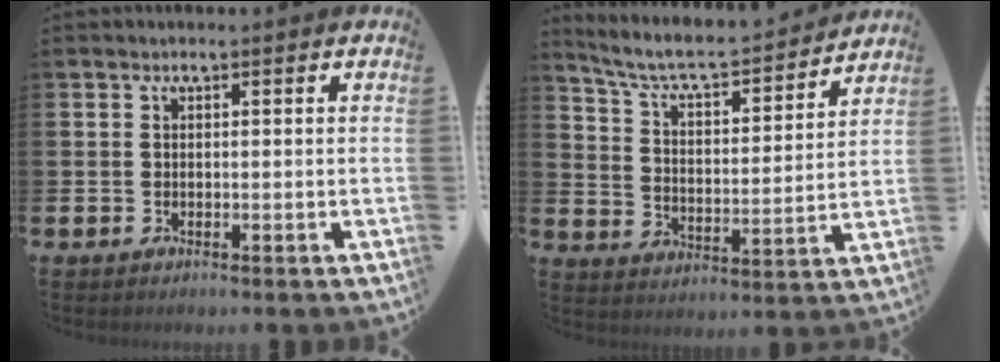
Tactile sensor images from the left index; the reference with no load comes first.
{"total": 7.3, "force": [6.6, 1.4, 2.6], "torque": [-0.085, -0.048, 0.110]}